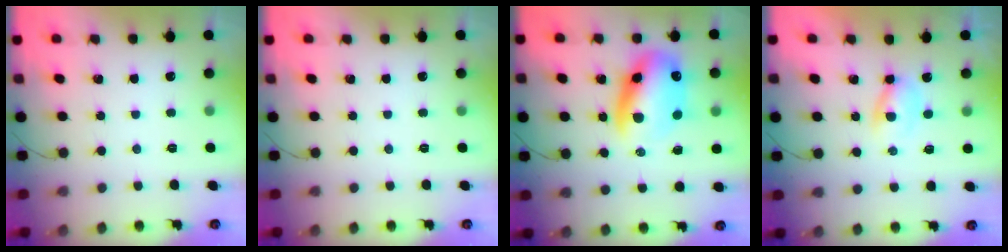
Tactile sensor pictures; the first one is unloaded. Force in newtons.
{"total": 0.0}
{"total": 14.0, "press": 13.4, "slide": 3.9}
{"total": 2.1, "press": 1.9, "slide": 0.9}